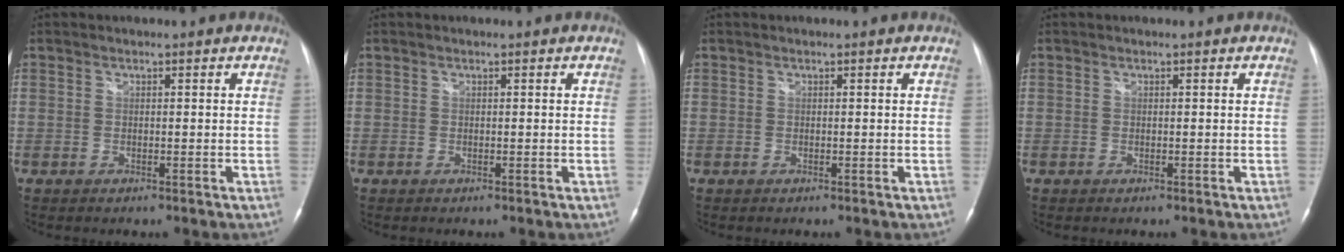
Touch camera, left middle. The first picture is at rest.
{"total": 0.0}
{"total": 0.0}
{"total": 0.0}